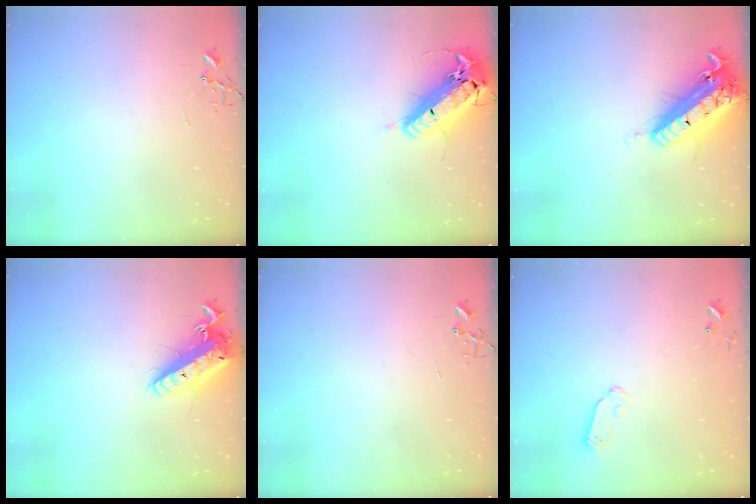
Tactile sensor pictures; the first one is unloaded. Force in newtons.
{"total": 22.0, "press": 21.5, "slide": 4.5}
{"total": 21.3, "press": 20.9, "slide": 4.2}
{"total": 16.1, "press": 15.8, "slide": 3.2}
{"total": 0.0}
{"total": 4.9, "press": 4.9, "slide": 0.3}